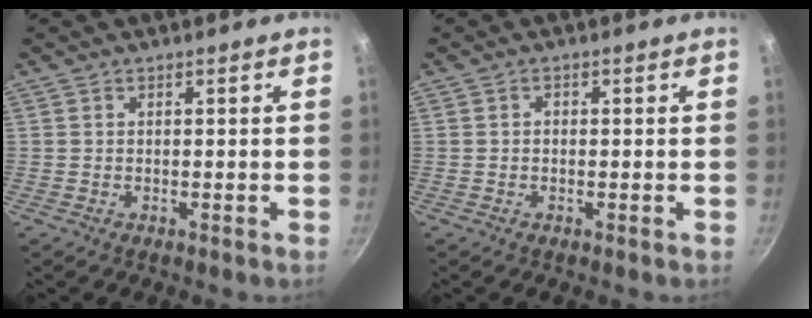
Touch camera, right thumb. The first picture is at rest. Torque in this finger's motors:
{"motor_torque": [-0.06, -0.19, -0.04, 0.18, -0.08]}